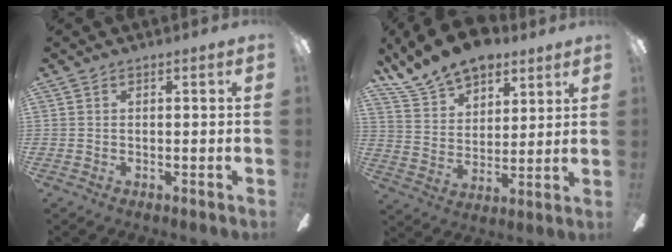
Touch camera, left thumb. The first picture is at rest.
{"total": 12.7, "force": [10.5, 5.9, 3.8], "torque": [-0.086, -0.063, 0.199]}